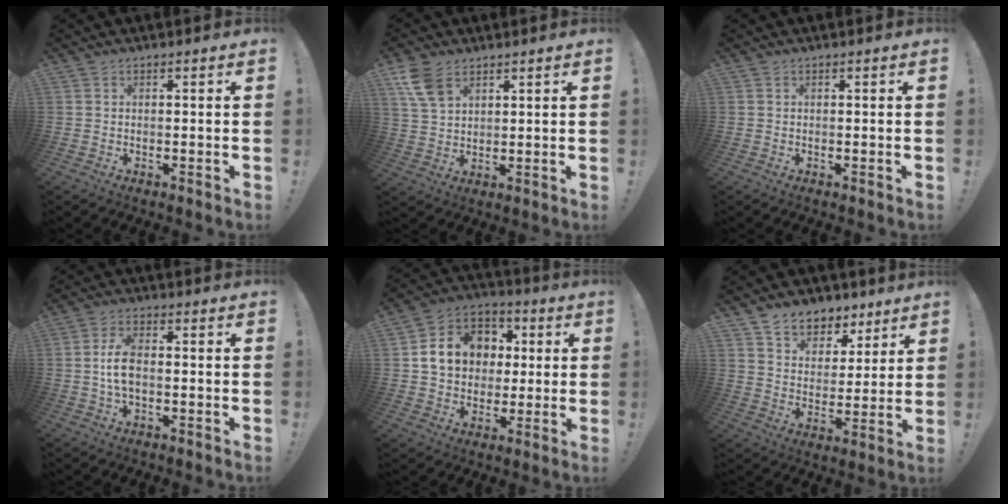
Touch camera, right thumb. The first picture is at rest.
{"total": 8.6, "force": [5.0, 5.1, 4.8], "torque": [-0.096, -0.012, 0.099]}
{"total": 0.0}
{"total": 6.7, "force": [-0.6, 3.2, 5.8], "torque": [-0.124, 0.005, -0.009]}
{"total": 14.7, "force": [2.2, 12.5, 7.3], "torque": [-0.099, 0.005, 0.054]}
{"total": 8.3, "force": [6.0, 5.5, 1.4], "torque": [-0.014, -0.049, 0.117]}